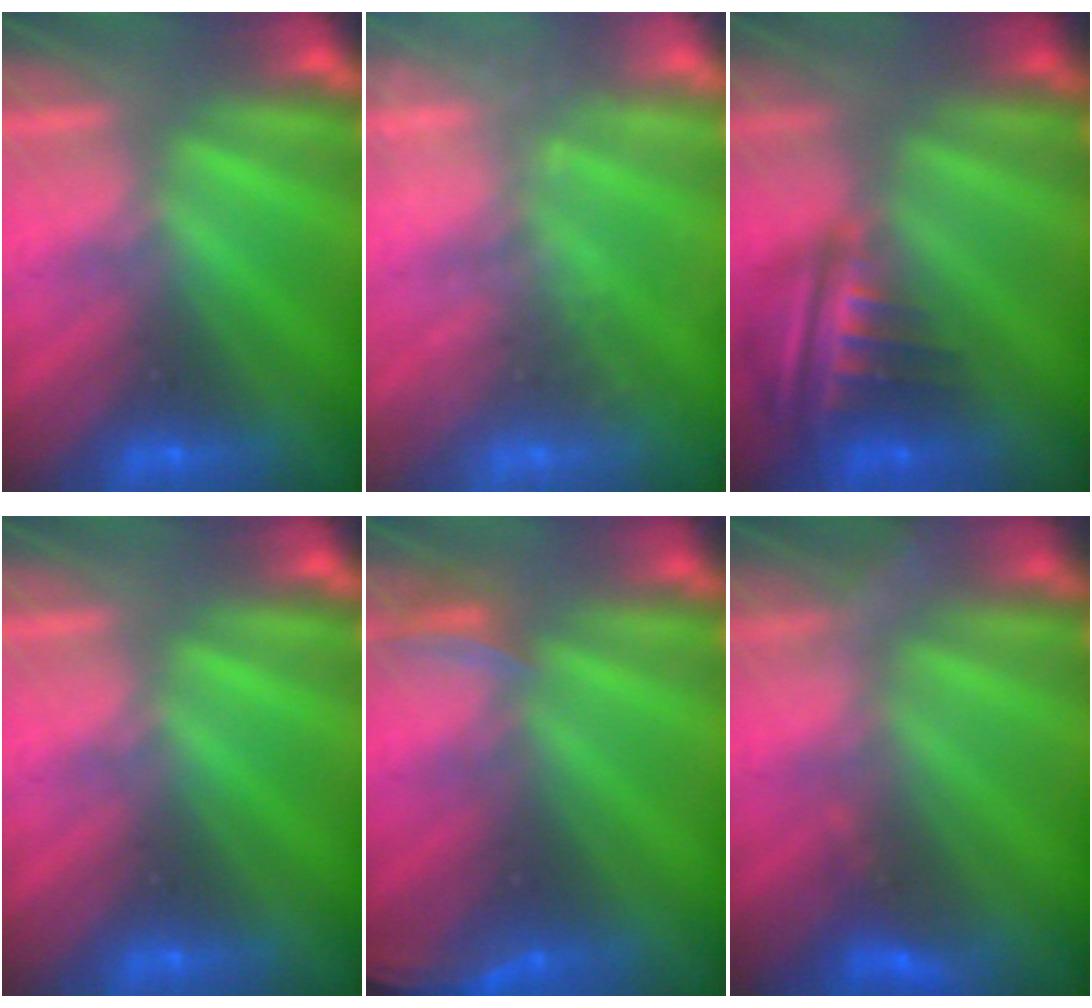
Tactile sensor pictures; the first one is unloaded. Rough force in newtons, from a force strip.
{"total": 1.9}
{"total": 6.7}
{"total": 0.0}
{"total": 2.5}
{"total": 2.9}